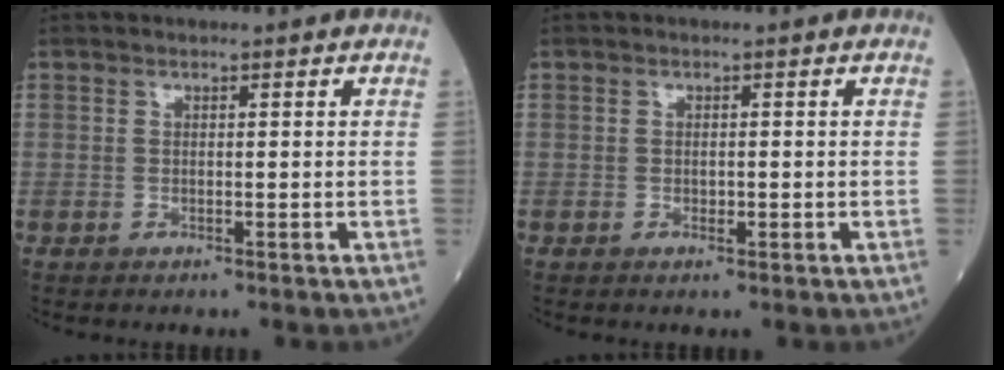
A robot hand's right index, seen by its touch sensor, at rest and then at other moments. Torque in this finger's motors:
{"motor_torque": [-0.09, 0.00, -0.06, 0.00]}